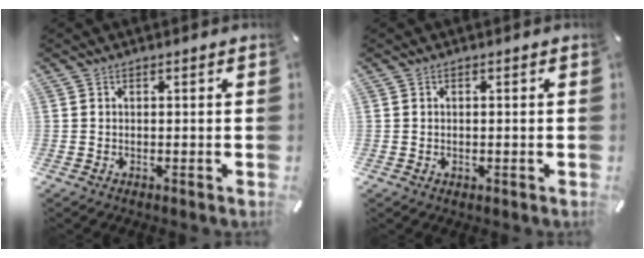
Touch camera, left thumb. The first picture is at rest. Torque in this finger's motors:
{"motor_torque": [-0.13, -0.04, 0.02, -0.11, 0.00]}